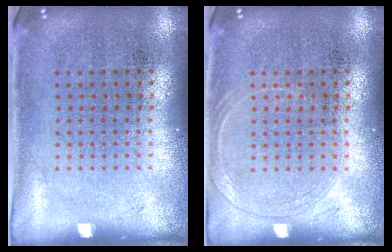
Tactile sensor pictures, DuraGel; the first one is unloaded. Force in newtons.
{"total": 1.2, "press": 1.1, "slide": 0.3}